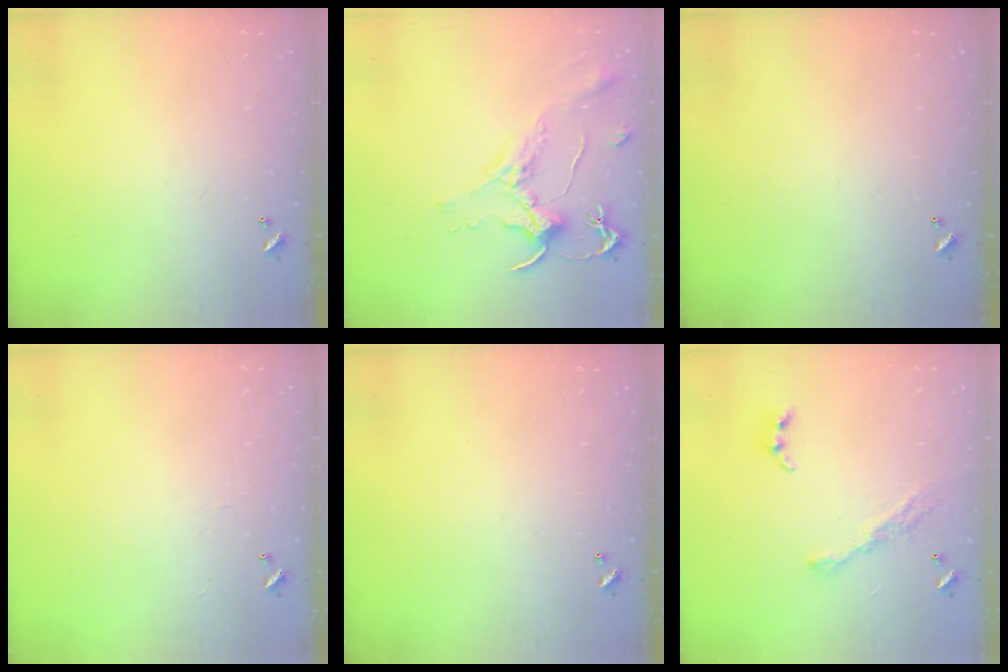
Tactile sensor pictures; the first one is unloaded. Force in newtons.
{"total": 1.6, "press": 1.4, "slide": 0.7}
{"total": 0.0}
{"total": 2.2, "press": 2.2, "slide": 0.4}
{"total": 0.0}
{"total": 10.4, "press": 10.3, "slide": 1.2}